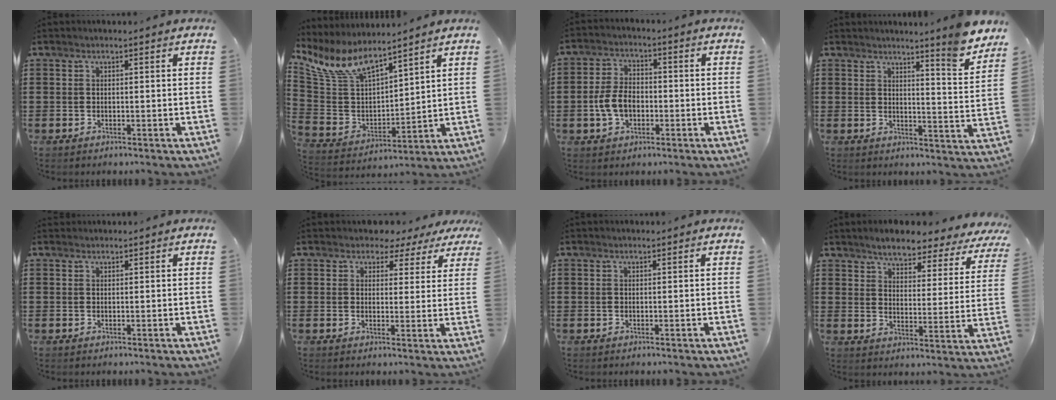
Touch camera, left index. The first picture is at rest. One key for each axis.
{"total": 10.0, "fx": 7.3, "fy": 3.7, "fz": 5.7, "tx": -0.147, "ty": -0.028, "tz": 0.129}
{"total": 6.3, "fx": -1.5, "fy": 4.0, "fz": 4.6, "tx": -0.111, "ty": 0.002, "tz": -0.034}
{"total": 5.6, "fx": 5.1, "fy": -1.0, "fz": 2.1, "tx": -0.037, "ty": -0.045, "tz": 0.080}
{"total": 0.5, "fx": 0.5, "fy": 0.2, "fz": 0.0, "tx": -0.003, "ty": 0.001, "tz": 0.010}
{"total": 3.5, "fx": 2.9, "fy": 2.0, "fz": 0.5, "tx": -0.019, "ty": -0.004, "tz": 0.049}
{"total": 0.0}
{"total": 5.5, "fx": 5.2, "fy": 0.9, "fz": 1.7, "tx": -0.052, "ty": -0.034, "tz": 0.084}